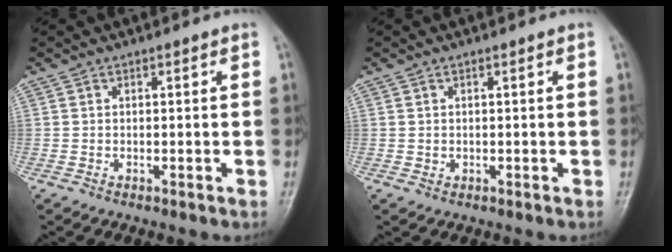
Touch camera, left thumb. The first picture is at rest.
{"total": 0.6, "force": [0.1, 0.6, 0.3], "torque": [0.000, 0.000, 0.002]}